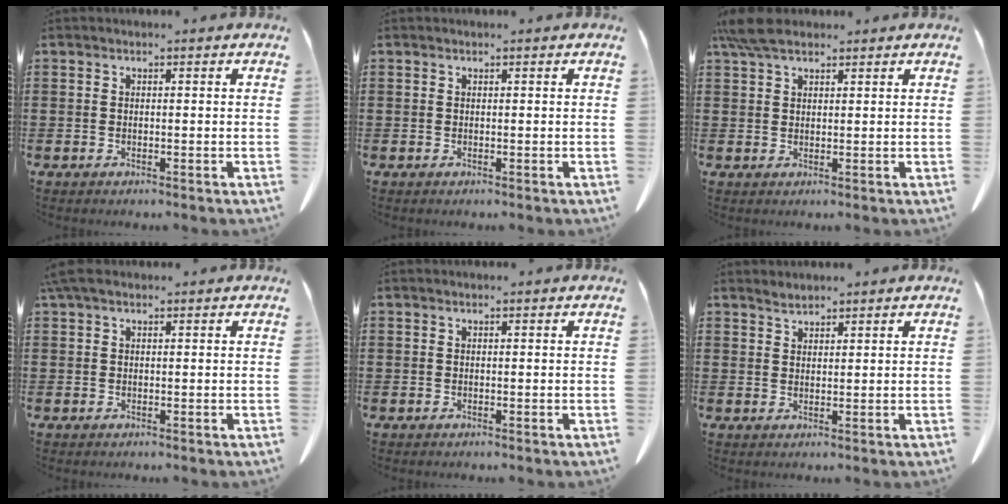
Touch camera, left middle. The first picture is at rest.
{"total": 0.0}
{"total": 4.9, "force": [3.7, 1.6, 2.7], "torque": [-0.063, 0.001, 0.072]}
{"total": 2.1, "force": [1.0, 1.1, 1.5], "torque": [-0.042, 0.001, 0.018]}
{"total": 0.0}
{"total": 1.7, "force": [1.7, 0.4, 0.3], "torque": [-0.010, 0.000, 0.034]}